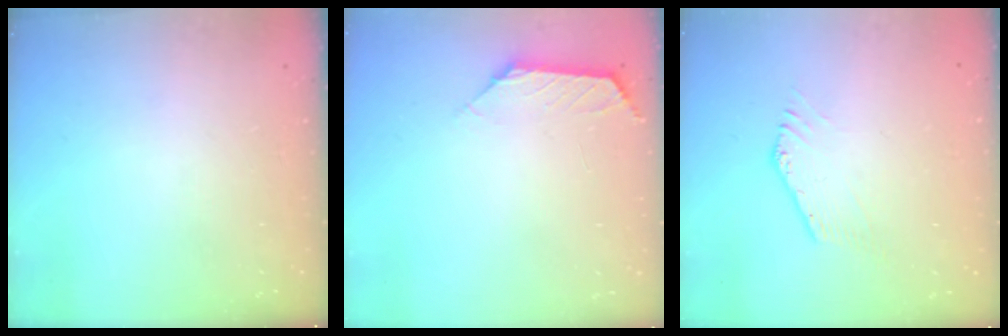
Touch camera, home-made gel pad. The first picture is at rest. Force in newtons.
{"total": 1.0, "press": 0.8, "slide": 0.5}
{"total": 1.4, "press": 1.4, "slide": 0.4}